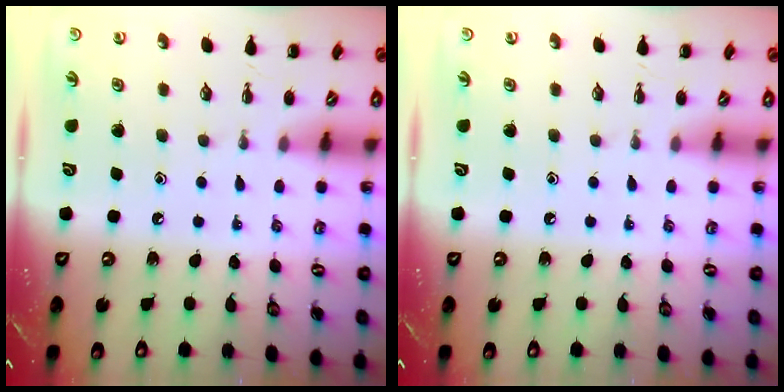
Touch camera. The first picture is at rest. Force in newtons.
{"total": 0.0}